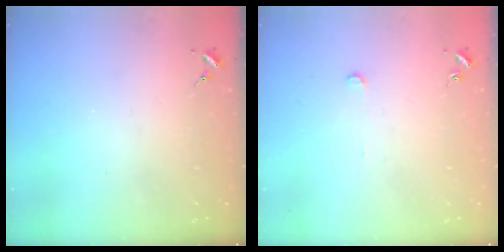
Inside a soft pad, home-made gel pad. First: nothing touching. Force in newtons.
{"total": 2.4, "press": 2.4, "slide": 0.0}